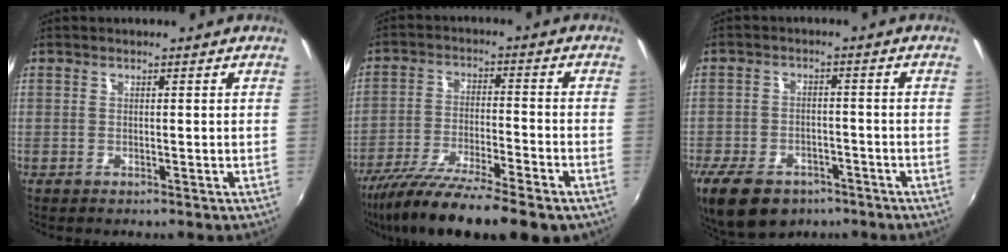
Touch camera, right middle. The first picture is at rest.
{"total": 18.1, "force": [-13.9, 2.9, 11.2], "torque": [-0.212, -0.049, -0.231]}
{"total": 14.0, "force": [-9.2, 7.8, 7.0], "torque": [-0.172, -0.022, -0.150]}